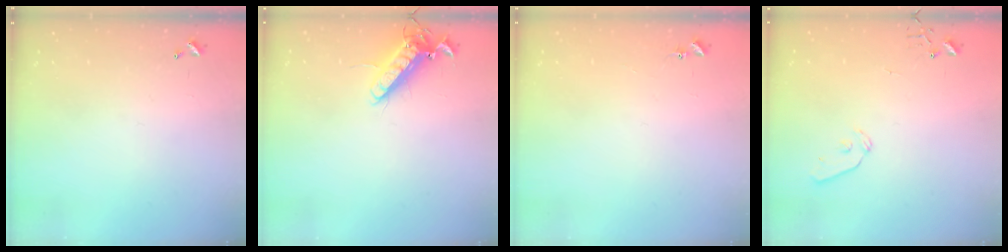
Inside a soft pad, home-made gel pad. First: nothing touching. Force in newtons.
{"total": 12.6, "press": 12.4, "slide": 2.4}
{"total": 5.4, "press": 5.4, "slide": 0.6}
{"total": 8.7, "press": 8.7, "slide": 0.9}